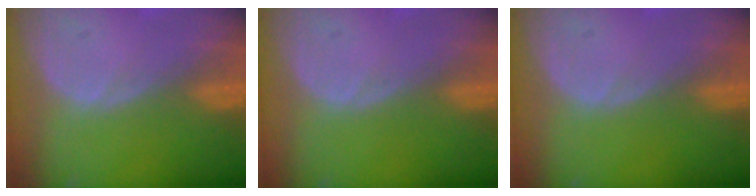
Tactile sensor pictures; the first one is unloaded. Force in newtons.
{"total": 0.0}
{"total": 0.0}